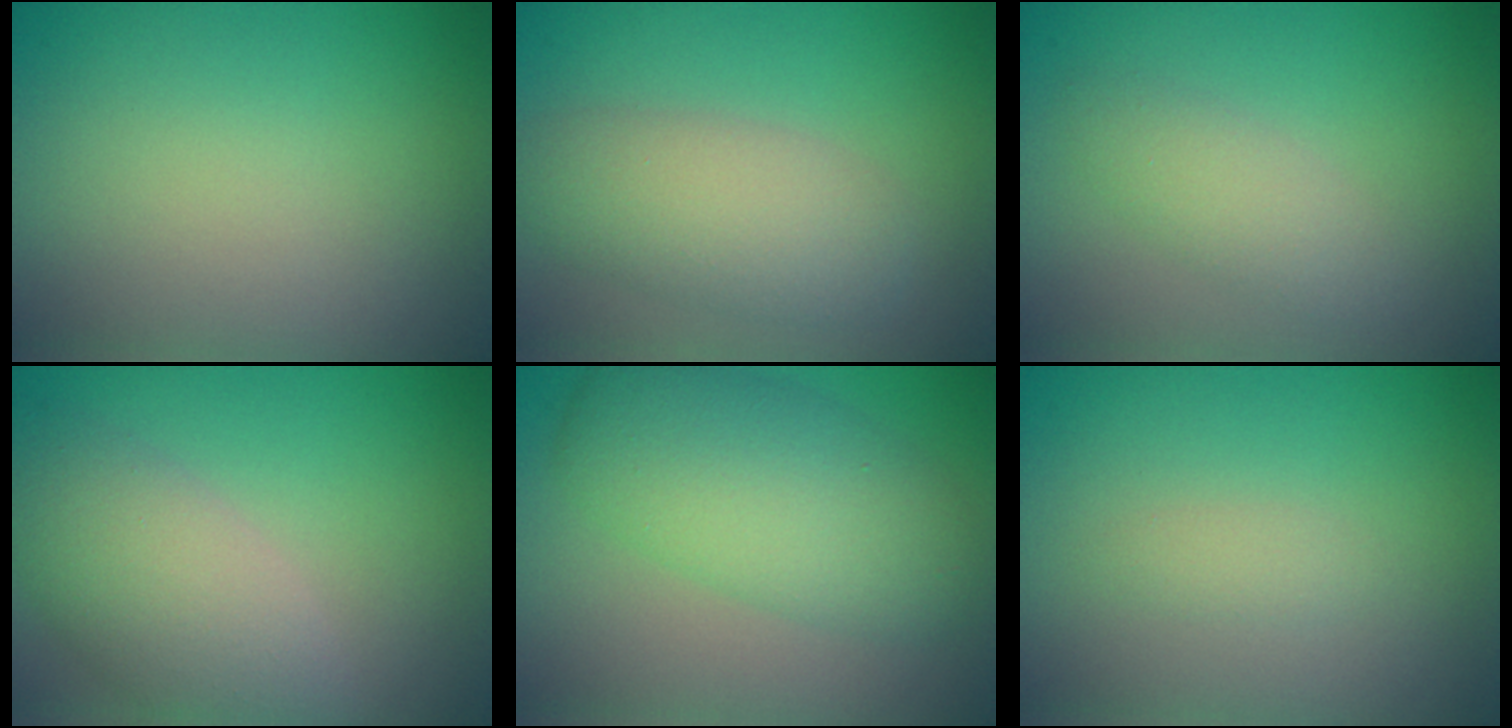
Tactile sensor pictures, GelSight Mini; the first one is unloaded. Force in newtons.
{"total": 4.6, "press": 4.6, "slide": 0.3}
{"total": 2.2, "press": 2.2, "slide": 0.2}
{"total": 5.5, "press": 5.5, "slide": 0.4}
{"total": 6.6, "press": 6.6, "slide": 0.1}
{"total": 0.9, "press": 0.9, "slide": 0.0}